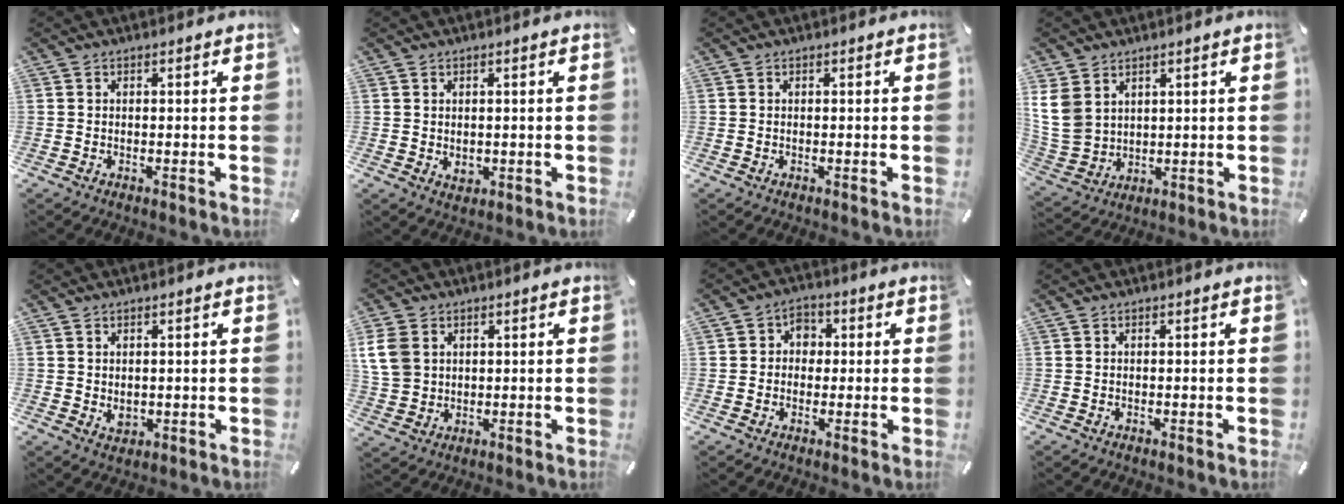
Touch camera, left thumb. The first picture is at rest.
{"total": 1.8, "force": [0.2, 1.7, 0.5], "torque": [-0.001, 0.000, 0.002]}
{"total": 0.0}
{"total": 9.0, "force": [3.8, 7.1, 4.0], "torque": [-0.127, -0.014, 0.072]}
{"total": 2.2, "force": [0.5, 2.0, 0.7], "torque": [-0.004, 0.000, 0.009]}
{"total": 7.6, "force": [2.2, 6.4, 3.4], "torque": [-0.101, 0.006, 0.044]}
{"total": 4.6, "force": [-0.1, 4.3, 1.5], "torque": [-0.013, 0.009, -0.010]}
{"total": 0.0}